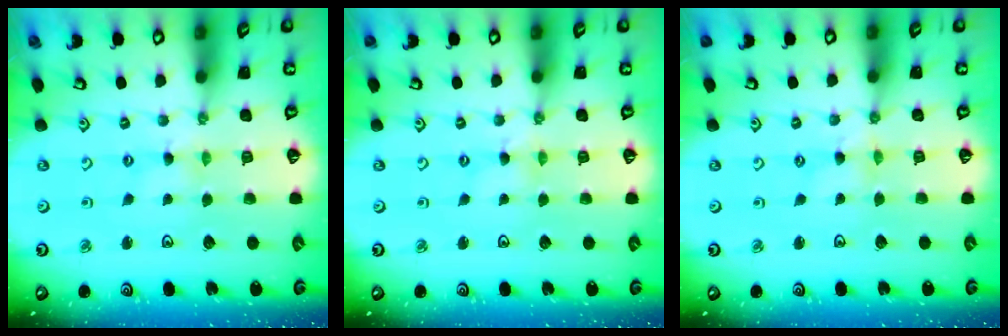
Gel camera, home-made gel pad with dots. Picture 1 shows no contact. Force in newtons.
{"total": 0.8, "press": 0.8, "slide": 0.2}
{"total": 0.0}